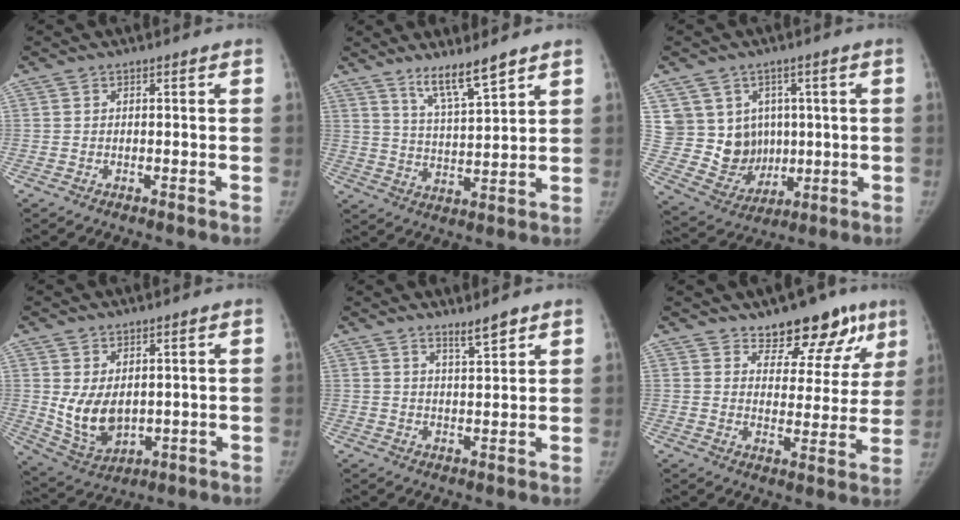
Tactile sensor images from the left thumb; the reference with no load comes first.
{"total": 8.4, "force": [6.3, 0.9, 5.4], "torque": [-0.095, -0.048, 0.123]}
{"total": 11.4, "force": [2.5, 10.3, 4.1], "torque": [-0.027, -0.008, 0.069]}
{"total": 8.8, "force": [0.9, 5.9, 6.4], "torque": [-0.100, -0.017, 0.040]}
{"total": 3.9, "force": [3.2, 0.4, 2.3], "torque": [-0.033, -0.029, 0.055]}
{"total": 13.1, "force": [9.5, 6.8, 5.9], "torque": [-0.013, -0.056, 0.125]}